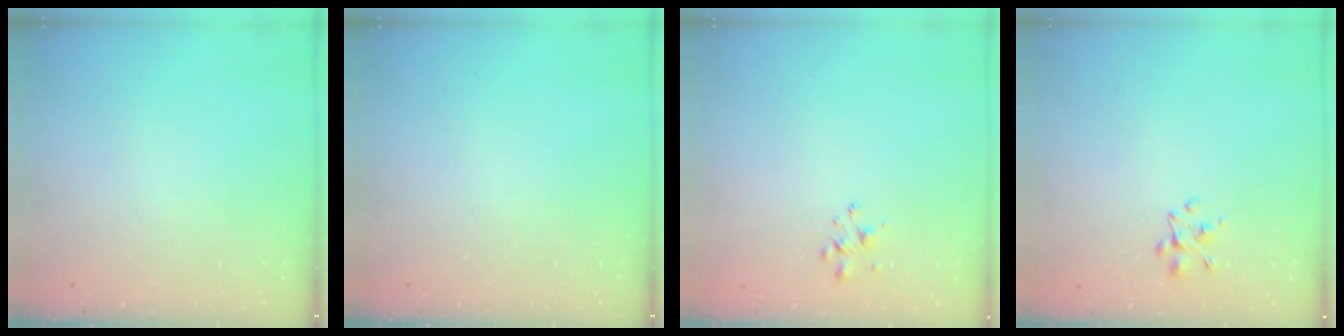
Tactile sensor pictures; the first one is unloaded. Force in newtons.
{"total": 0.0}
{"total": 2.3, "press": 2.2, "slide": 0.3}
{"total": 2.4, "press": 2.3, "slide": 0.7}